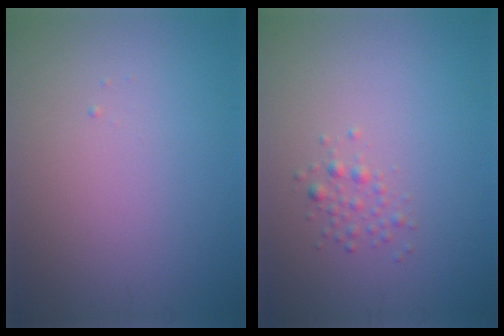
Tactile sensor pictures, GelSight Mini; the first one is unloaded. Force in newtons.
{"total": 1.2, "press": 1.2, "slide": 0.1}